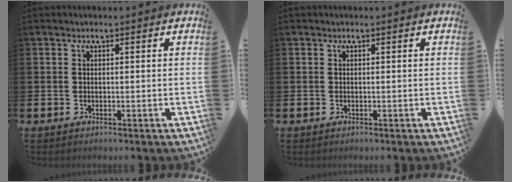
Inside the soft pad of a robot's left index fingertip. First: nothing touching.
{"total": 0.0}